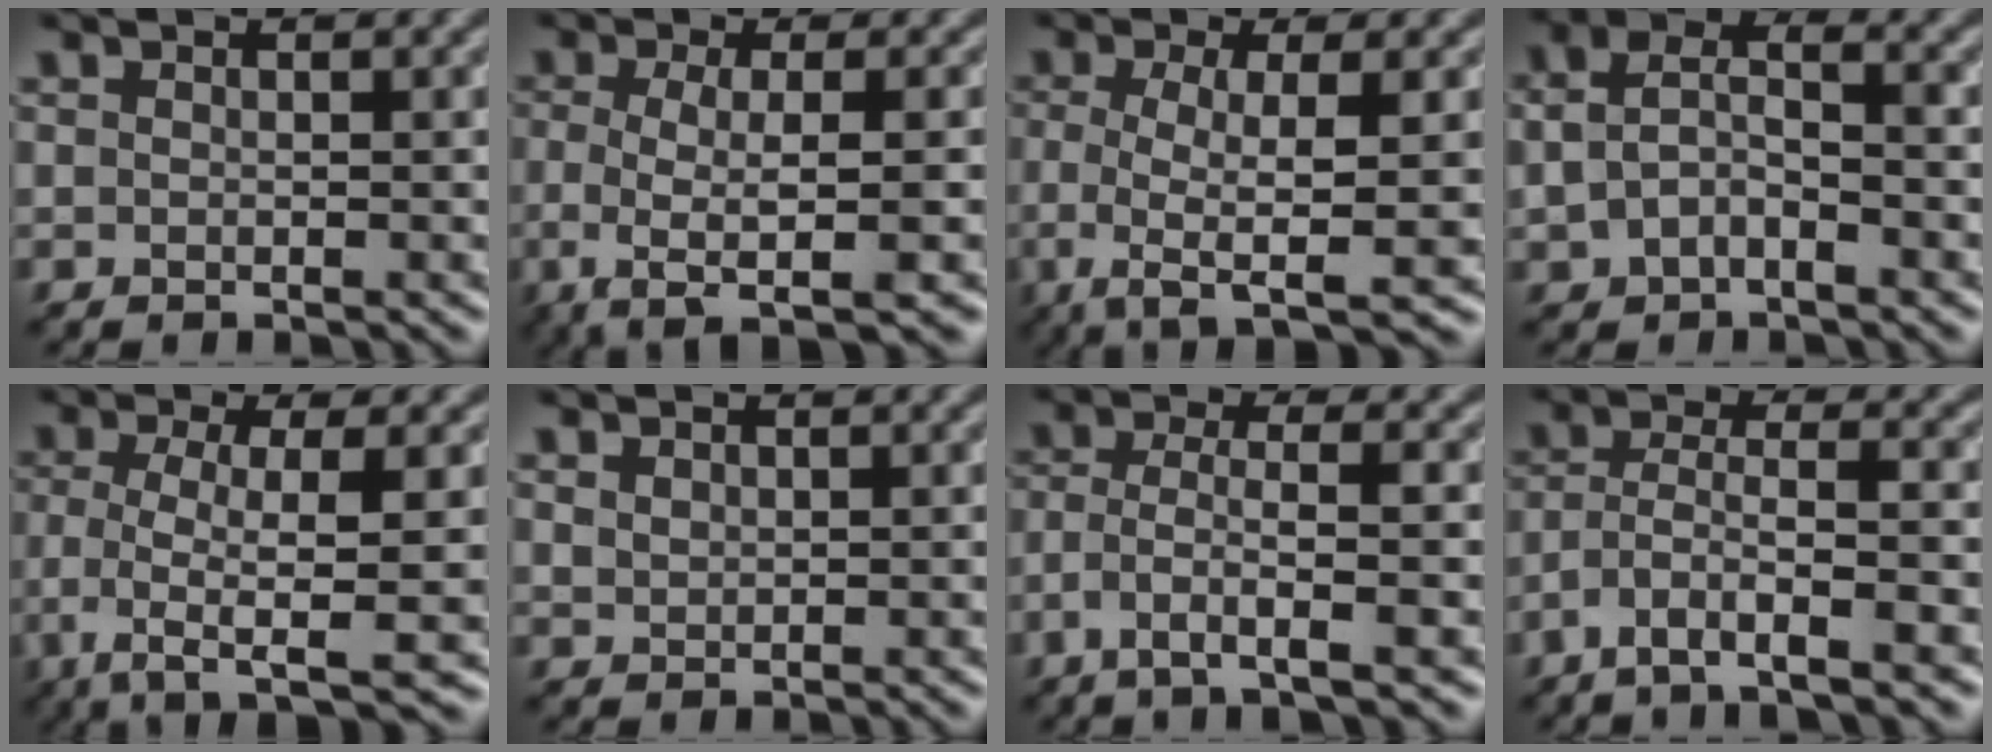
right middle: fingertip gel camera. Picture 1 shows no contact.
{"total": 5.2, "force": [-1.6, 1.3, 4.8], "torque": [-0.078, -0.008, -0.036]}
{"total": 6.1, "force": [-1.5, 1.6, 5.7], "torque": [-0.094, -0.007, -0.031]}
{"total": 3.8, "force": [-0.5, 2.3, 3.0], "torque": [-0.067, 0.011, -0.013]}
{"total": 6.6, "force": [-2.2, 1.7, 6.0], "torque": [-0.104, -0.006, -0.043]}
{"total": 1.0, "force": [0.6, 0.7, 0.3], "torque": [-0.008, 0.000, 0.015]}
{"total": 4.3, "force": [-1.9, 1.0, 3.6], "torque": [-0.073, 0.004, -0.039]}
{"total": 5.1, "force": [-2.9, 1.3, 4.0], "torque": [-0.080, 0.002, -0.058]}